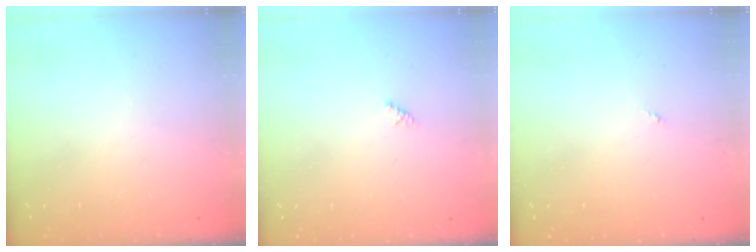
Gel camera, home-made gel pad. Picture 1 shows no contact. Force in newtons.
{"total": 1.5, "press": 1.4, "slide": 0.4}
{"total": 0.0}